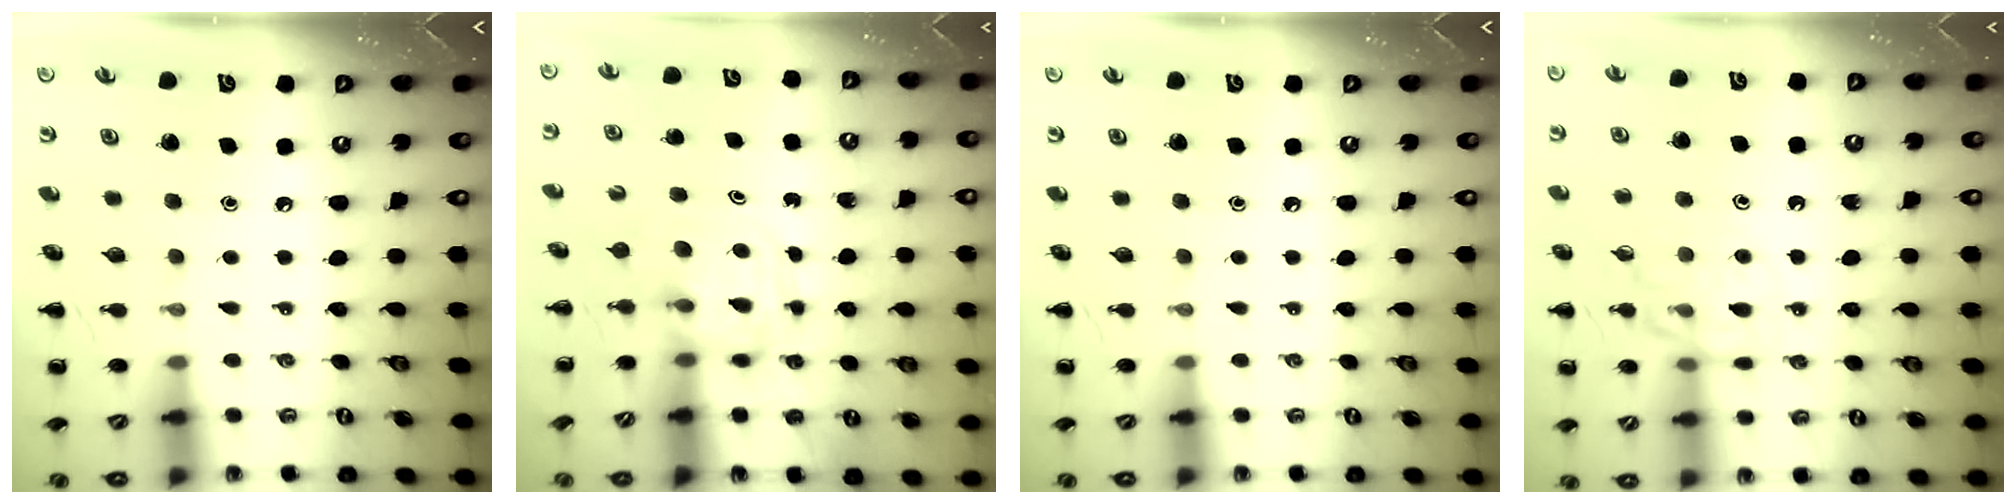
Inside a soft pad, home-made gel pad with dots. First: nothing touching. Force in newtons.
{"total": 3.6, "press": 3.6, "slide": 0.3}
{"total": 0.0}
{"total": 11.2, "press": 11.1, "slide": 1.4}